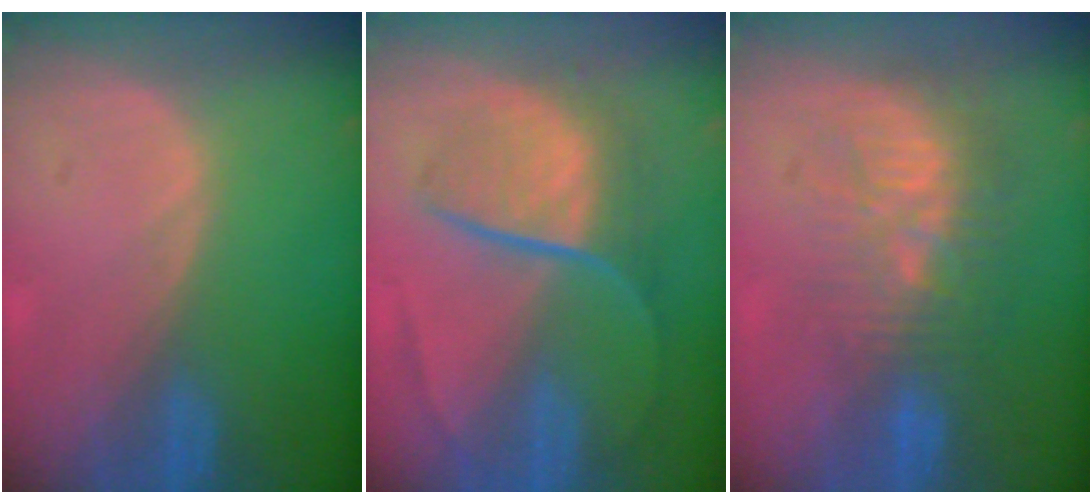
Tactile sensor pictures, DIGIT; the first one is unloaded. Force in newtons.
{"total": 9.1, "press": 7.7, "slide": 5.0}
{"total": 9.2, "press": 8.5, "slide": 3.4}